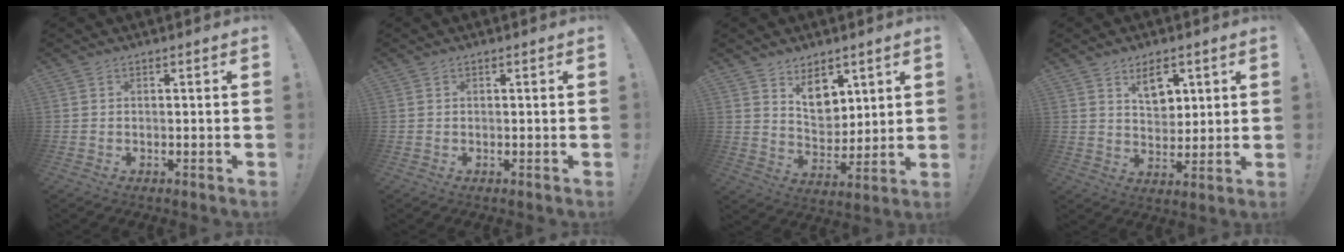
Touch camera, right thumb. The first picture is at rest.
{"total": 0.0}
{"total": 10.1, "force": [6.1, 6.9, 4.2], "torque": [-0.049, -0.043, 0.115]}
{"total": 8.5, "force": [4.9, 5.3, 4.5], "torque": [-0.064, -0.022, 0.088]}